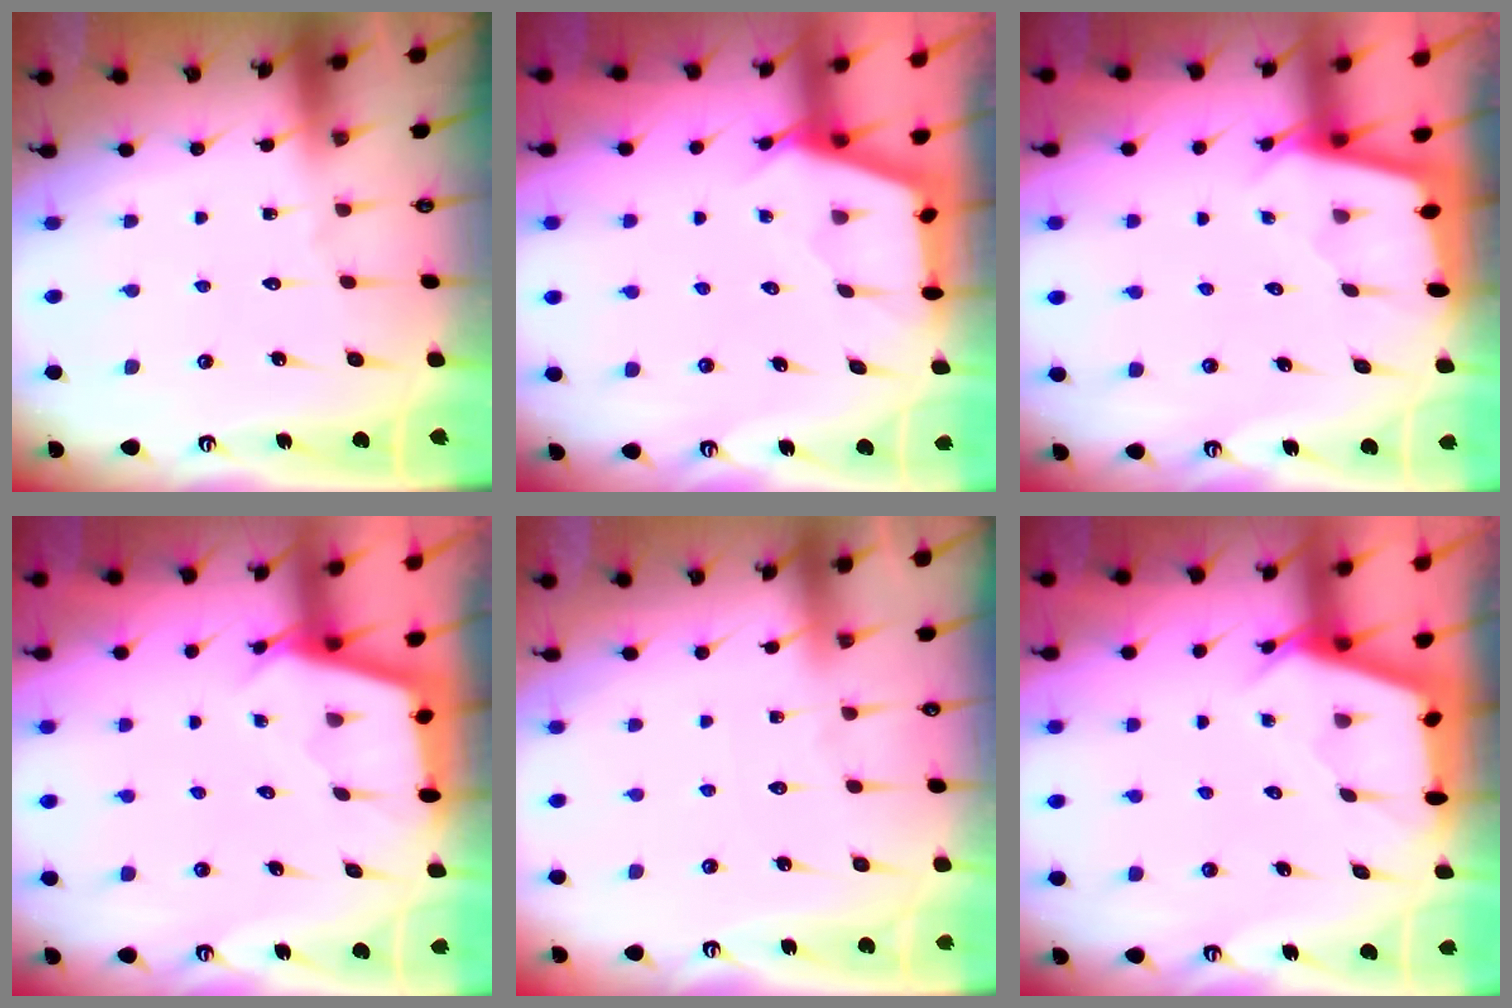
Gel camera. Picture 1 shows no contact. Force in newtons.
{"total": 2.9, "press": 2.8, "slide": 0.4}
{"total": 1.8, "press": 1.8, "slide": 0.2}
{"total": 2.6, "press": 2.6, "slide": 0.5}
{"total": 1.6, "press": 1.6, "slide": 0.3}
{"total": 2.9, "press": 2.9, "slide": 0.4}